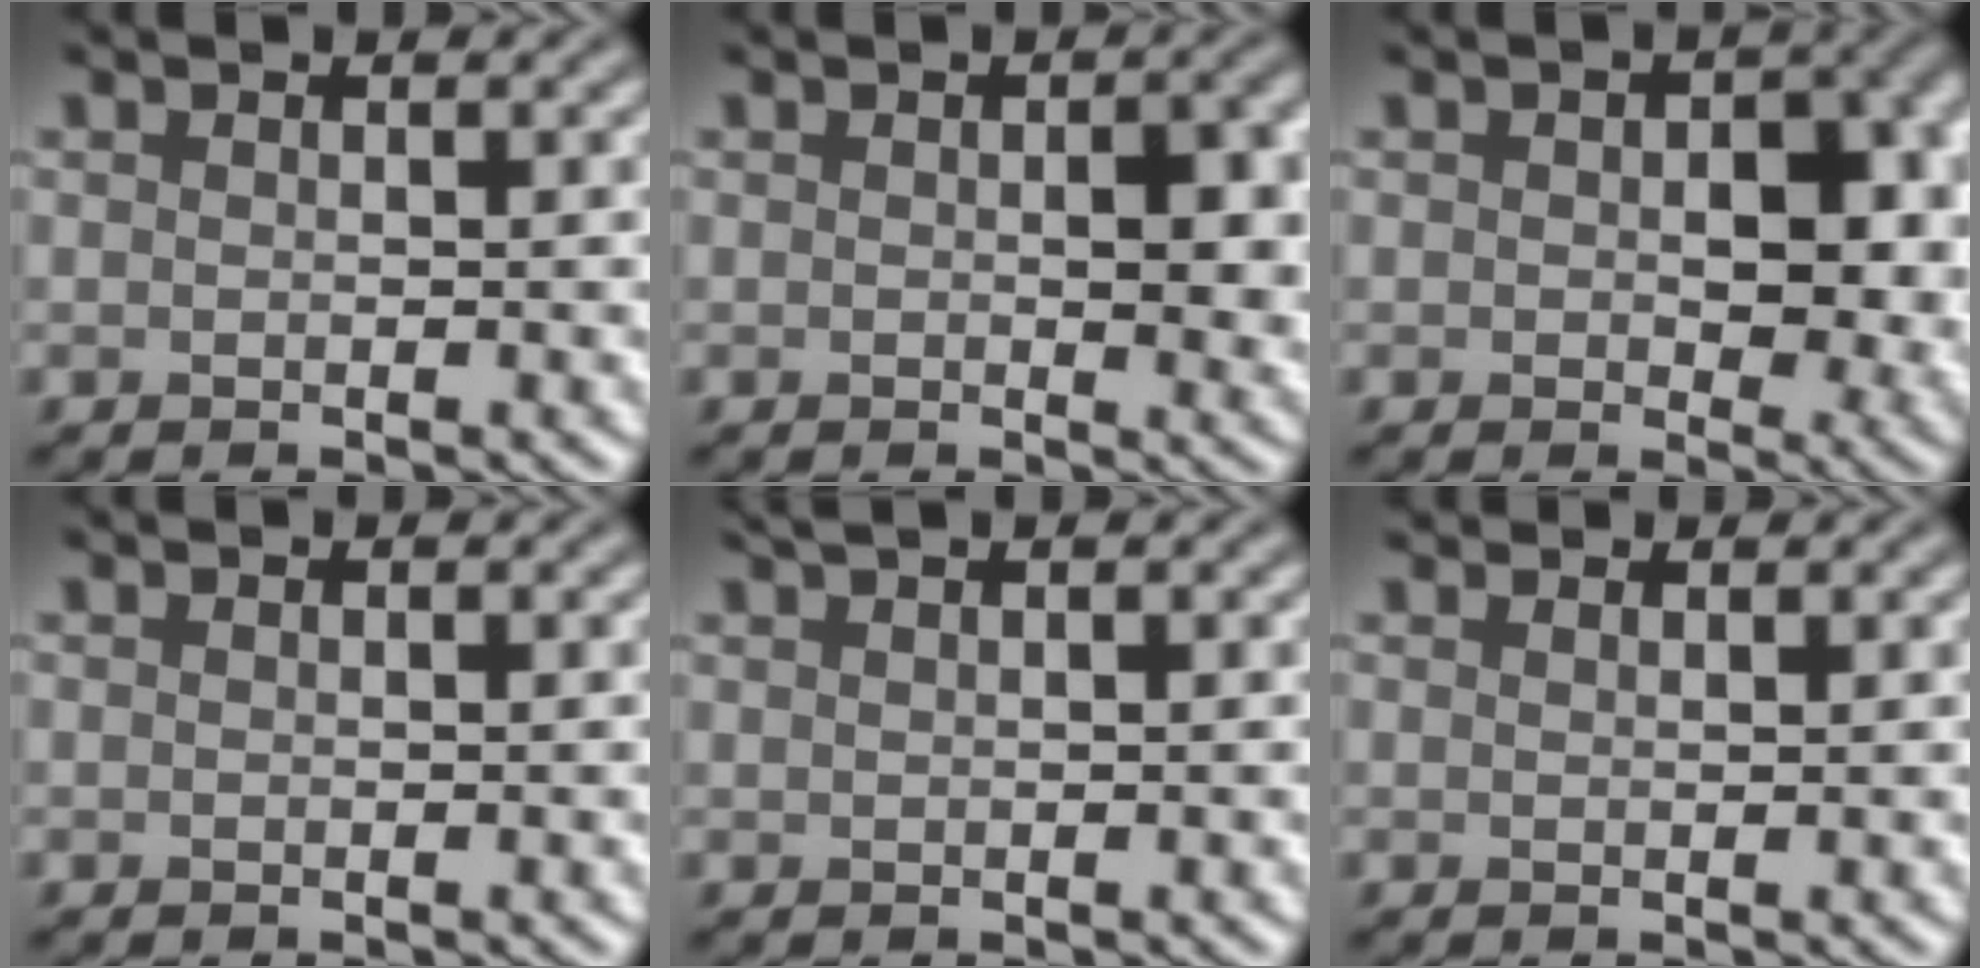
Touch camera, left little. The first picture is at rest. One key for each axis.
{"total": 4.3, "fx": 0.2, "fy": 2.3, "fz": 3.6, "tx": -0.050, "ty": 0.000, "tz": 0.005}
{"total": 6.6, "fx": 0.5, "fy": 4.2, "fz": 5.2, "tx": -0.074, "ty": -0.003, "tz": 0.007}
{"total": 0.0}
{"total": 1.3, "fx": 1.1, "fy": 0.0, "fz": 0.6, "tx": -0.010, "ty": 0.007, "tz": 0.023}
{"total": 0.9, "fx": 0.9, "fy": 0.0, "fz": 0.1, "tx": -0.006, "ty": 0.004, "tz": 0.017}